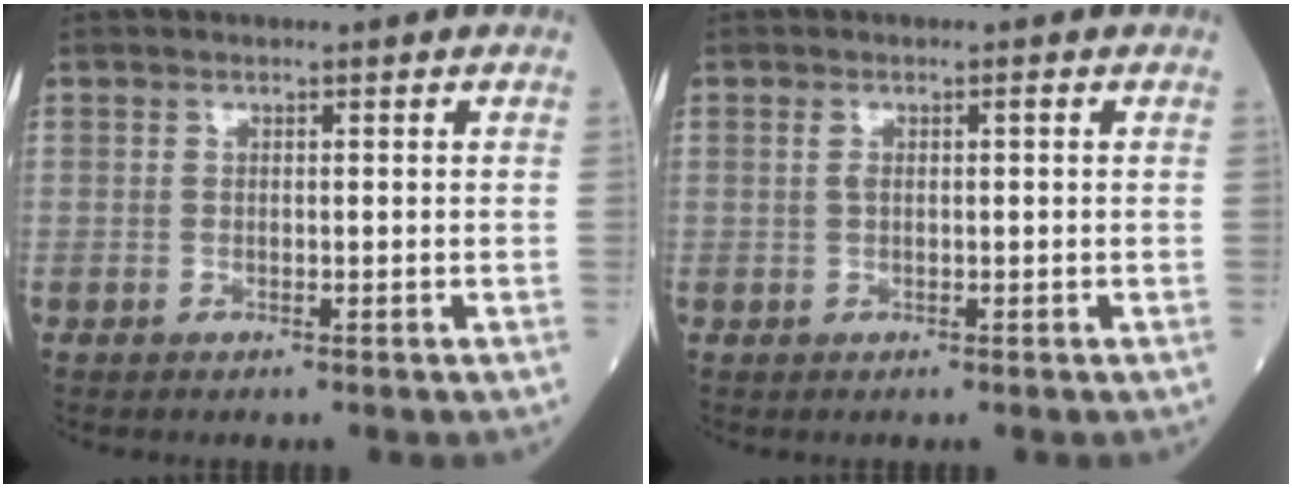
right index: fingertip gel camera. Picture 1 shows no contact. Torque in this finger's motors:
{"motor_torque": [-0.23, -0.02, -0.01, 0.02]}